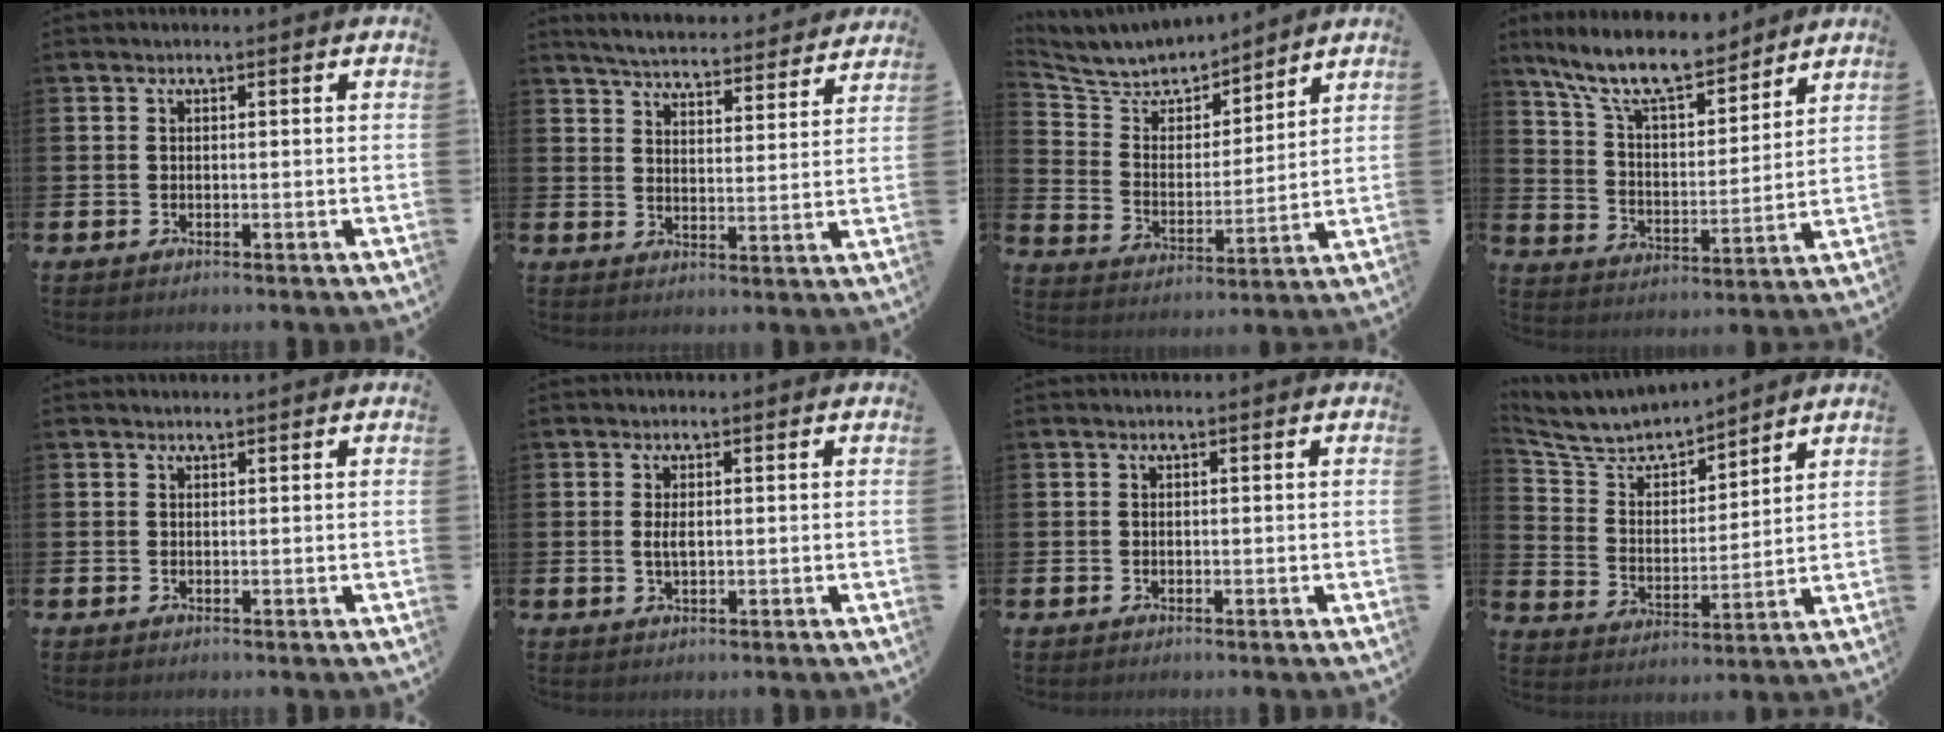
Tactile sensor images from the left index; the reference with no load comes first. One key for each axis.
{"total": 5.4, "fx": 5.3, "fy": 0.4, "fz": 0.6, "tx": -0.027, "ty": -0.042, "tz": 0.091}
{"total": 7.0, "fx": 6.8, "fy": 1.8, "fz": 0.6, "tx": -0.055, "ty": -0.054, "tz": 0.119}
{"total": 10.9, "fx": 9.5, "fy": 2.8, "fz": 4.5, "tx": -0.119, "ty": -0.053, "tz": 0.169}
{"total": 0.6, "fx": 0.6, "fy": 0.1, "fz": -0.1, "tx": 0.014, "ty": -0.005, "tz": 0.009}
{"total": 1.7, "fx": 0.2, "fy": 0.7, "fz": 1.5, "tx": -0.027, "ty": 0.001, "tz": 0.001}
{"total": 0.6, "fx": -0.1, "fy": 0.5, "fz": 0.2, "tx": 0.001, "ty": 0.001, "tz": -0.005}
{"total": 7.0, "fx": 6.6, "fy": 1.6, "fz": 1.3, "tx": -0.064, "ty": -0.048, "tz": 0.117}